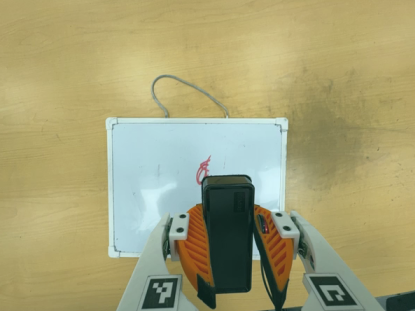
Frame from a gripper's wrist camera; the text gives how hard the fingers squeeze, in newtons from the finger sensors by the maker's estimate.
{"total": 7.0, "left": 6.0, "right": 8.0}